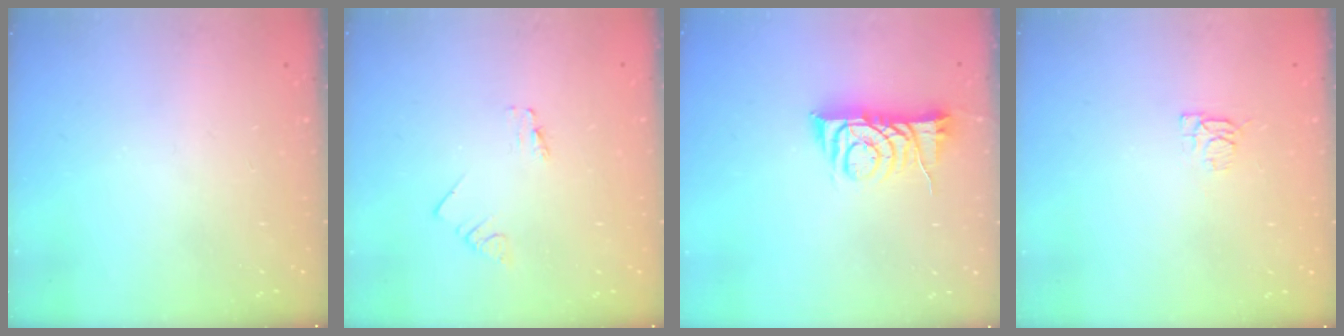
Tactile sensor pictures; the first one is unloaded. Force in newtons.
{"total": 0.0}
{"total": 8.3, "press": 8.3, "slide": 0.6}
{"total": 4.9, "press": 4.8, "slide": 0.6}